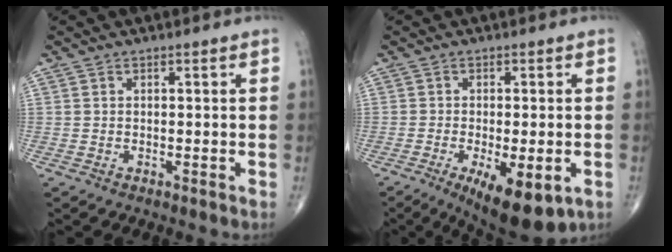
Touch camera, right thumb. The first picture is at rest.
{"total": 11.9, "force": [-4.8, 4.5, 10.0], "torque": [-0.146, -0.013, -0.063]}